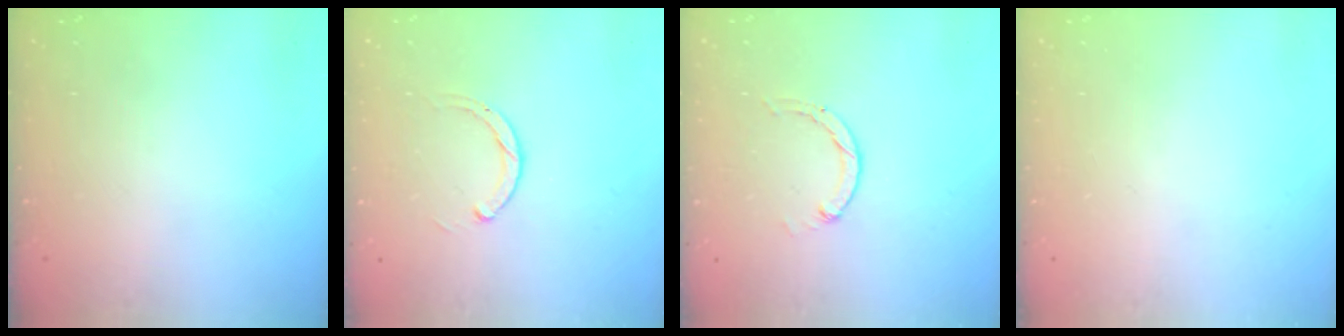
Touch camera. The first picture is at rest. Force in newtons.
{"total": 2.5, "press": 2.5, "slide": 0.3}
{"total": 0.0}
{"total": 0.0}